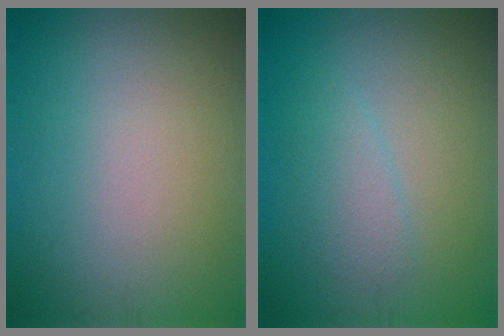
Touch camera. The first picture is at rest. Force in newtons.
{"total": 2.0, "press": 2.0, "slide": 0.1}